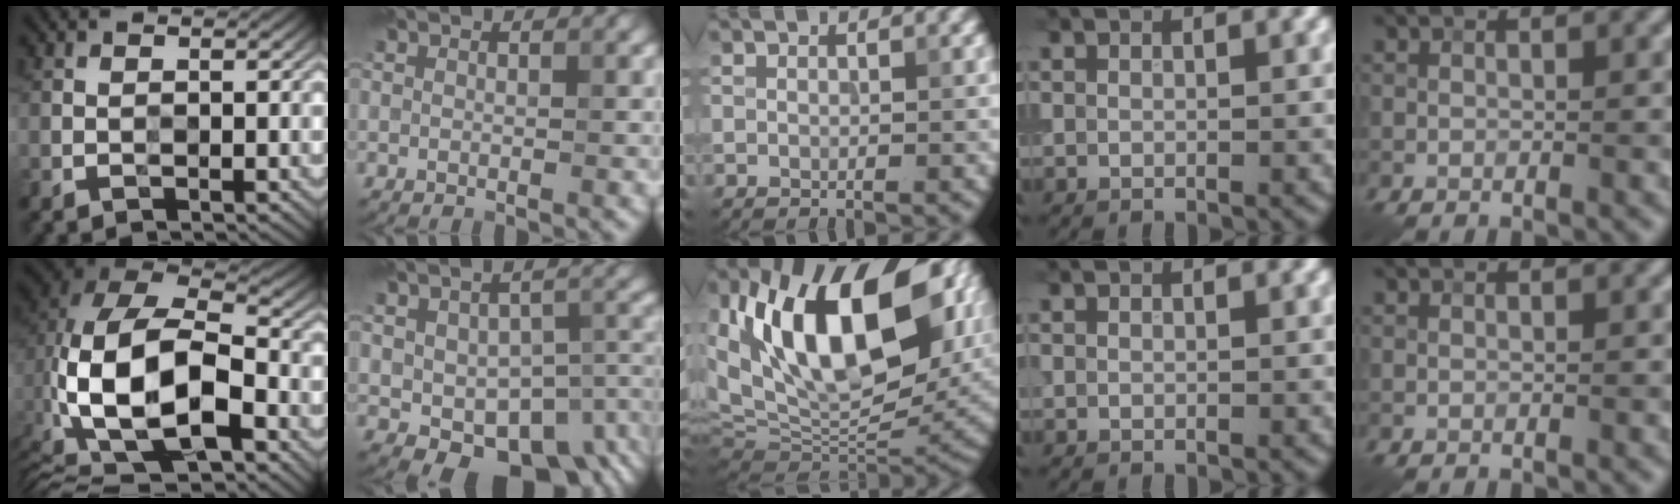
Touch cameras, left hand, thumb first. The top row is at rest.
{"thumb": {"total": 18.0, "force": [-4.0, 10.7, 13.9], "torque": [-0.291, -0.026, -0.052]}, "index": {"total": 11.0, "force": [-3.7, 6.3, 8.2], "torque": [-0.112, -0.020, -0.038]}, "middle": {"total": 17.6, "force": [3.9, 9.8, 14.0], "torque": [-0.237, 0.016, 0.067]}}